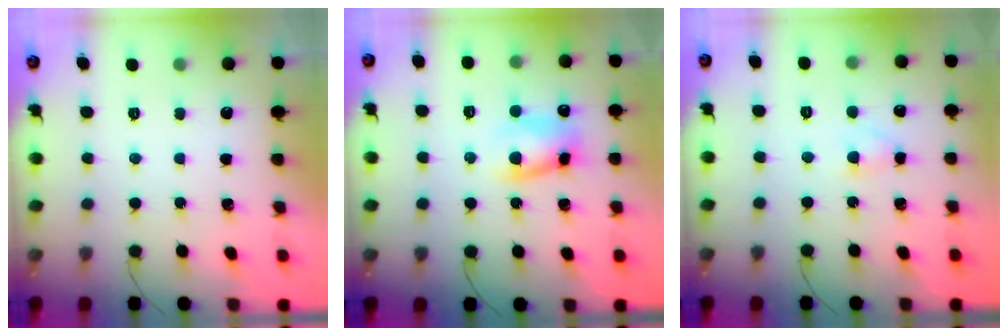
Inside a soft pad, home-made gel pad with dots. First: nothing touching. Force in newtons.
{"total": 8.5, "press": 8.4, "slide": 1.2}
{"total": 2.4, "press": 2.2, "slide": 1.1}